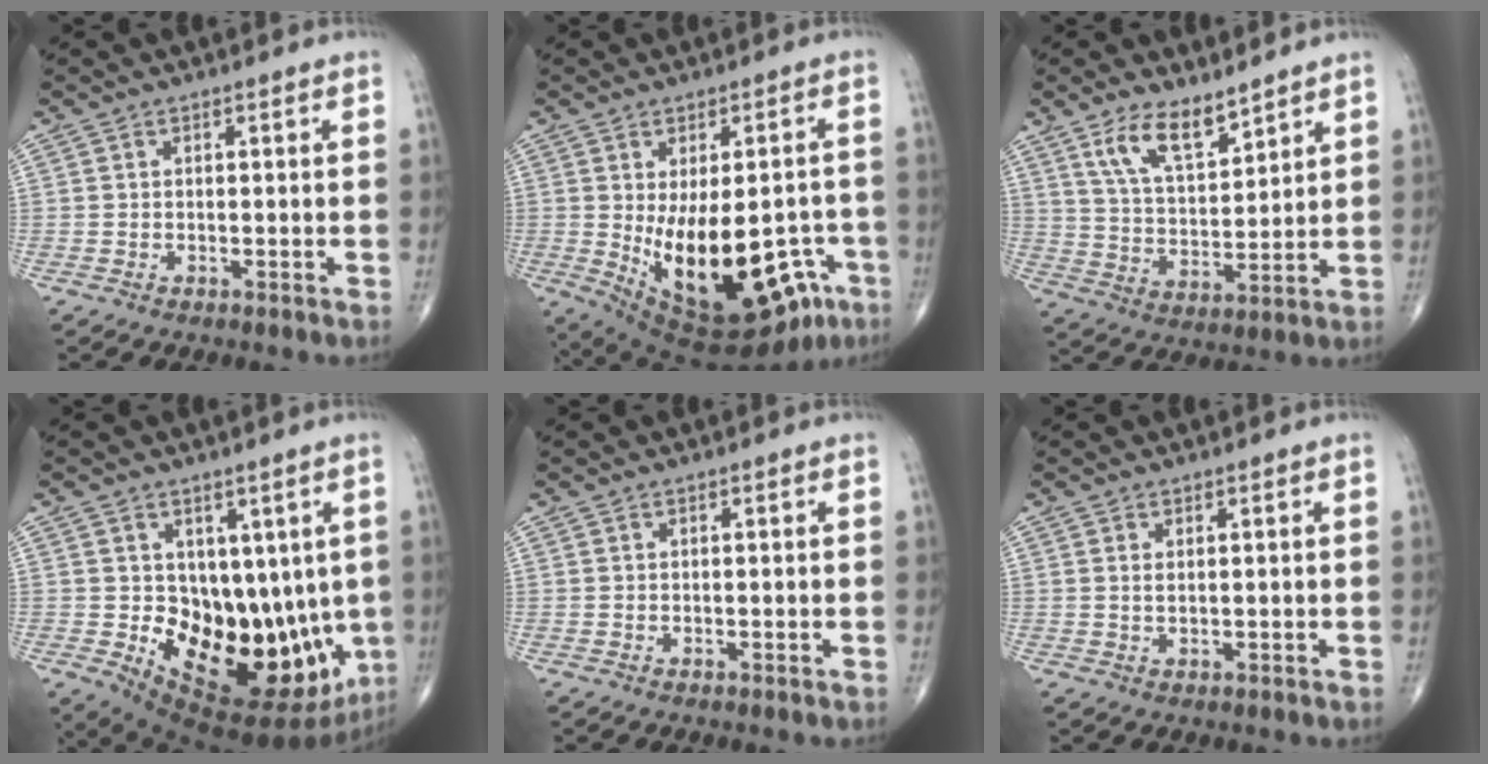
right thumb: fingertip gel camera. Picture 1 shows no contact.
{"total": 22.7, "force": [-6.4, 11.1, 18.8], "torque": [-0.259, 0.000, -0.061]}
{"total": 9.9, "force": [6.8, 4.0, 5.9], "torque": [-0.095, -0.046, 0.137]}
{"total": 22.7, "force": [-1.6, 13.3, 18.3], "torque": [-0.236, -0.042, 0.014]}
{"total": 0.0}
{"total": 1.0, "force": [0.3, 0.4, 0.8], "torque": [-0.018, -0.002, 0.009]}